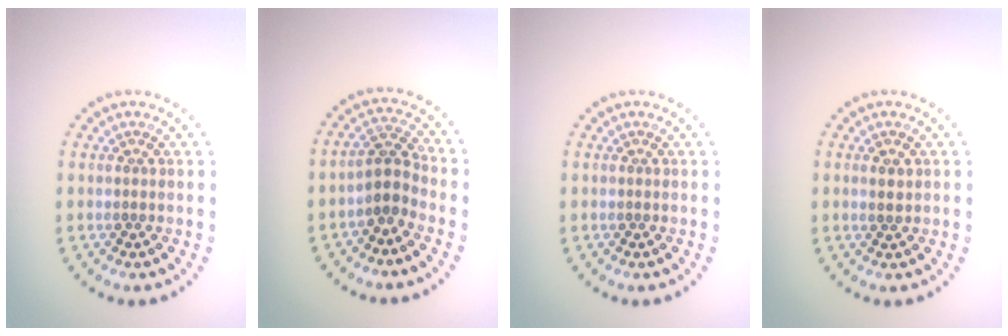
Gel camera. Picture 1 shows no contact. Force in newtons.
{"total": 2.6, "press": 2.0, "slide": 1.6}
{"total": 0.0}
{"total": 1.2, "press": 1.2, "slide": 0.3}